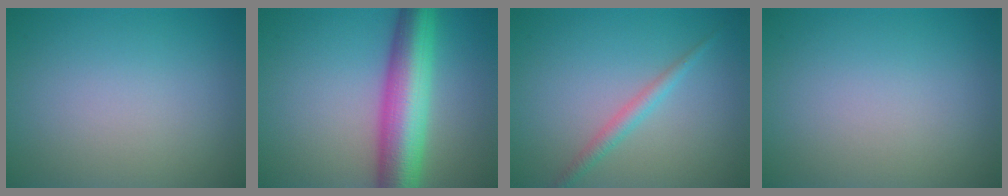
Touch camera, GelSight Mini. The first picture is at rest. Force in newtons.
{"total": 9.1, "press": 9.1, "slide": 0.2}
{"total": 1.7, "press": 1.7, "slide": 0.0}
{"total": 0.0}